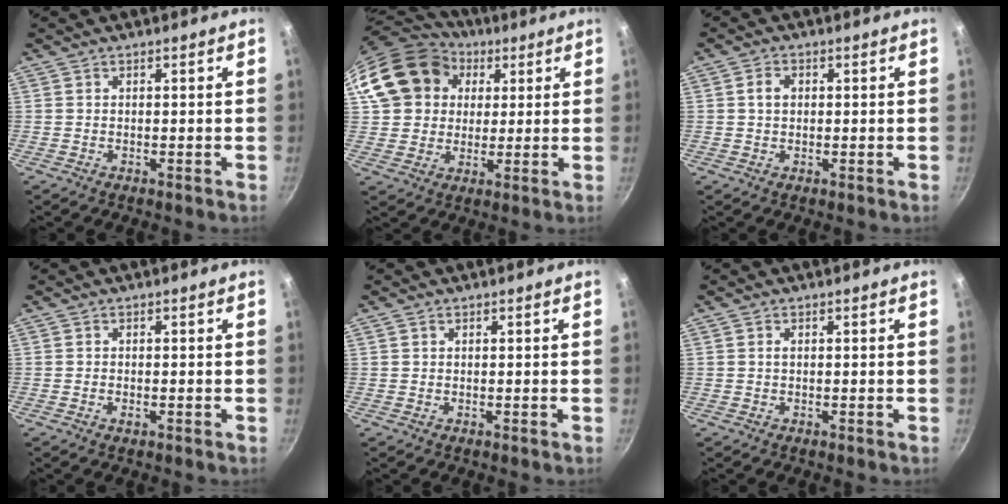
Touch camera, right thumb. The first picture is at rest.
{"total": 17.2, "force": [5.3, 14.5, 7.6], "torque": [-0.123, 0.026, 0.091]}
{"total": 2.5, "force": [0.4, 1.9, 1.6], "torque": [-0.019, 0.006, 0.005]}
{"total": 1.0, "force": [-0.3, 0.5, 0.8], "torque": [-0.015, 0.001, -0.005]}
{"total": 0.5, "force": [0.3, 0.3, 0.2], "torque": [-0.004, 0.001, 0.006]}
{"total": 0.5, "force": [0.1, 0.3, 0.4], "torque": [-0.008, 0.002, 0.003]}